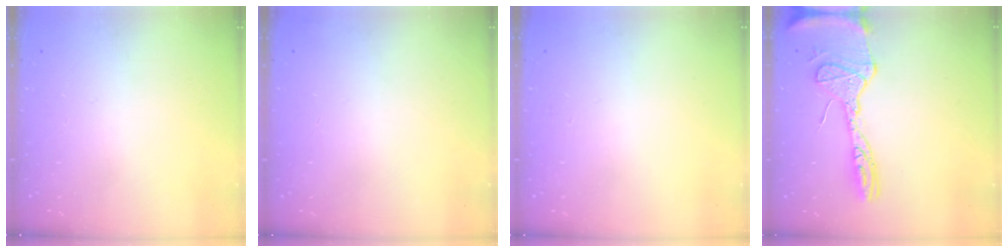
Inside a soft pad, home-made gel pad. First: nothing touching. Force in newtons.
{"total": 2.8, "press": 2.3, "slide": 1.7}
{"total": 0.0}
{"total": 16.0, "press": 15.9, "slide": 1.6}